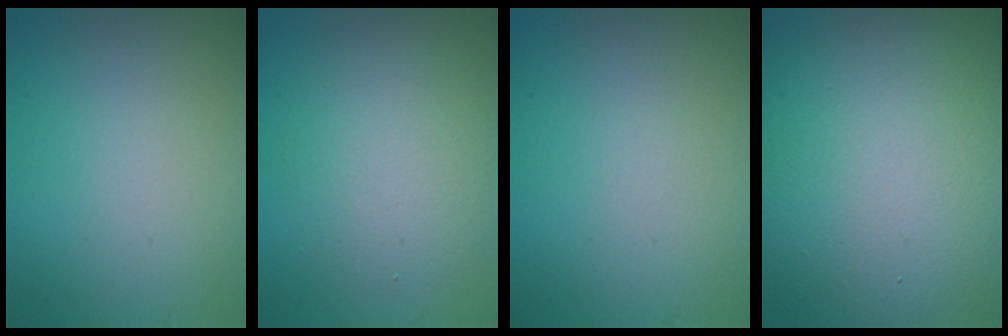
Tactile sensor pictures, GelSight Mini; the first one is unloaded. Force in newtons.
{"total": 4.0, "press": 4.0, "slide": 0.1}
{"total": 0.0}
{"total": 21.4, "press": 21.4, "slide": 0.5}